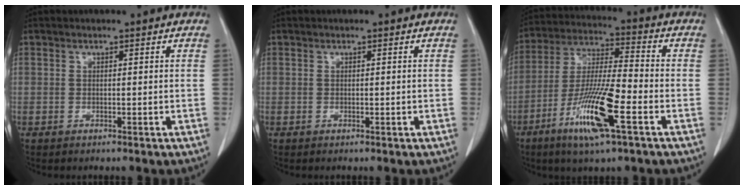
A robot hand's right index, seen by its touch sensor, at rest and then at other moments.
{"total": 0.0}
{"total": 14.0, "force": [-6.1, 1.3, 12.5], "torque": [-0.248, -0.017, -0.113]}